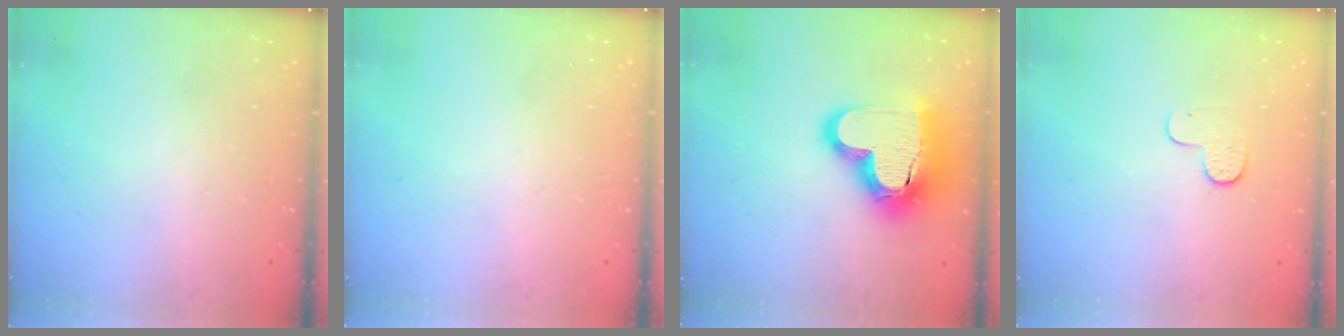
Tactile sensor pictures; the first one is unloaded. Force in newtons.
{"total": 0.0}
{"total": 23.9, "press": 23.8, "slide": 2.0}
{"total": 5.4, "press": 5.4, "slide": 0.5}